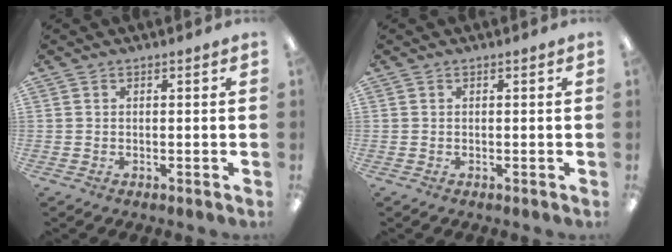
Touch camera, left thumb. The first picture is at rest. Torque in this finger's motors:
{"motor_torque": [0.00, 0.00, 0.00, 0.00, 0.00]}